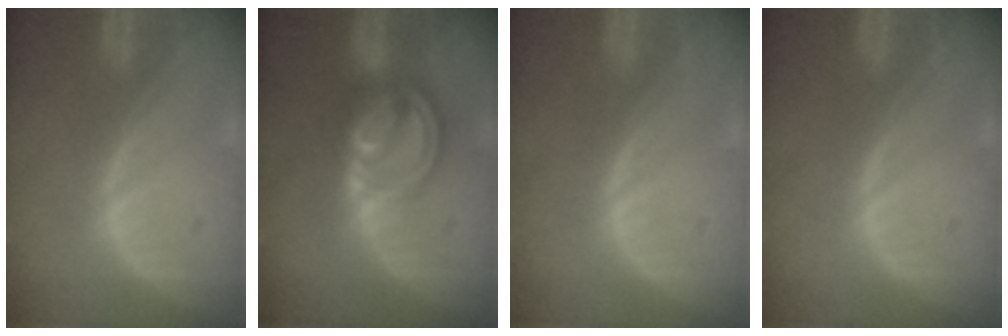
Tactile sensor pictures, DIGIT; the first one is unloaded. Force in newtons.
{"total": 8.0, "press": 6.8, "slide": 4.1}
{"total": 0.5, "press": 0.0, "slide": 0.5}
{"total": 0.0}